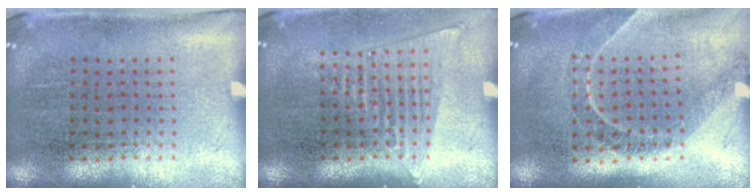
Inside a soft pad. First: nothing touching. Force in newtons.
{"total": 1.3, "press": 1.2, "slide": 0.6}
{"total": 1.3, "press": 1.2, "slide": 0.4}